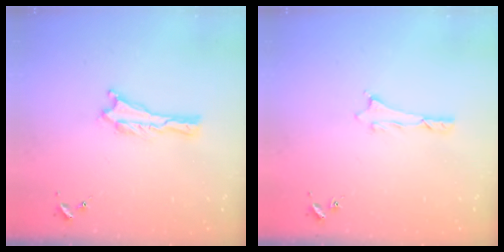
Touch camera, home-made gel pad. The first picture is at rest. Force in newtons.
{"total": 0.6, "press": 0.5, "slide": 0.2}